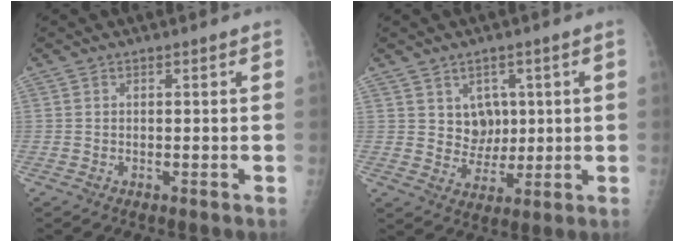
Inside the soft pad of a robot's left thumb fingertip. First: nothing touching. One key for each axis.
{"total": 5.8, "fx": 1.7, "fy": 4.8, "fz": 2.7, "tx": -0.009, "ty": -0.013, "tz": 0.036}